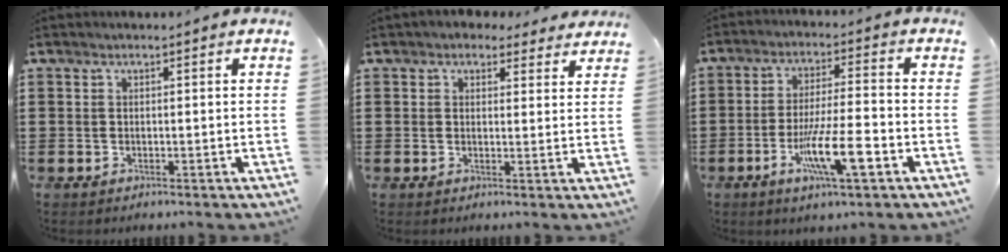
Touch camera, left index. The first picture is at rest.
{"total": 2.6, "force": [2.1, 1.5, 0.6], "torque": [-0.013, 0.001, 0.037]}
{"total": 10.1, "force": [-4.1, 1.7, 9.1], "torque": [-0.176, -0.009, -0.075]}